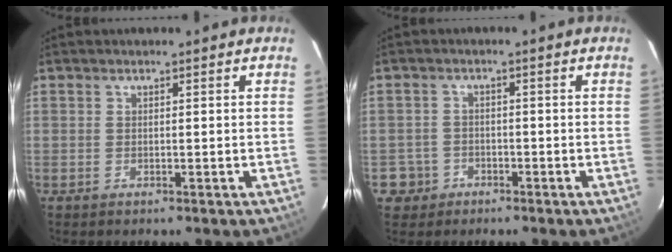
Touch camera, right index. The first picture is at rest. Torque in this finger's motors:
{"motor_torque": [-0.57, 0.03, -1.05, -0.21]}